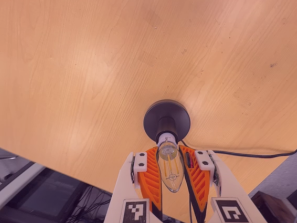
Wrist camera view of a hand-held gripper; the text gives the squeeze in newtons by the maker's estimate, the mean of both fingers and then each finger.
{"total": 22.1, "left": 22.7, "right": 21.5}